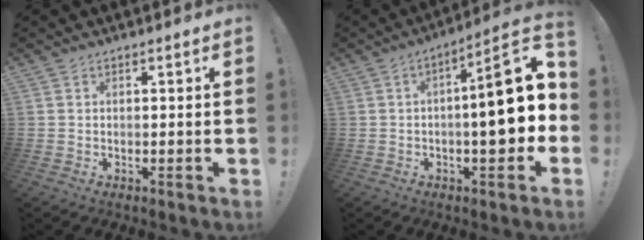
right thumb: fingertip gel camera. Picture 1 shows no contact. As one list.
[{"total": 16.1, "force": [-0.2, 4.3, 15.5], "torque": [-0.206, 0.004, -0.007]}]